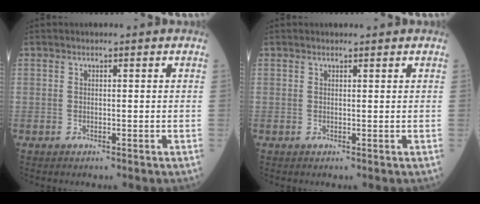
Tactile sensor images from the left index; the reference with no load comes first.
{"total": 0.7, "force": [0.7, 0.0, 0.1], "torque": [-0.008, 0.000, 0.010]}